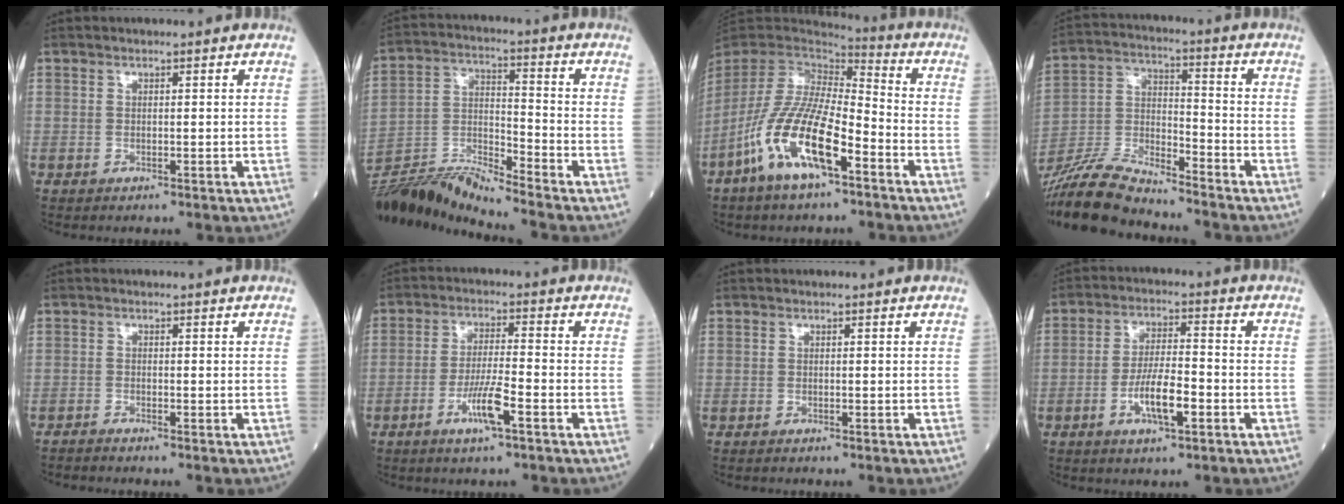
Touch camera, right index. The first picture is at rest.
{"total": 12.5, "force": [-12.0, -2.2, 2.9], "torque": [-0.056, 0.015, -0.228]}
{"total": 15.2, "force": [-7.2, 3.9, 12.8], "torque": [-0.270, -0.012, -0.133]}
{"total": 11.9, "force": [-11.3, 1.3, 3.6], "torque": [-0.072, 0.006, -0.215]}
{"total": 1.0, "force": [-1.0, -0.3, 0.2], "torque": [-0.004, 0.000, -0.022]}
{"total": 6.0, "force": [-2.9, 0.2, 5.3], "torque": [-0.107, -0.005, -0.053]}
{"total": 1.7, "force": [-1.4, -0.1, 1.0], "torque": [-0.006, 0.004, -0.007]}
{"total": 7.0, "force": [-2.7, 1.6, 6.2], "torque": [-0.123, 0.002, -0.046]}